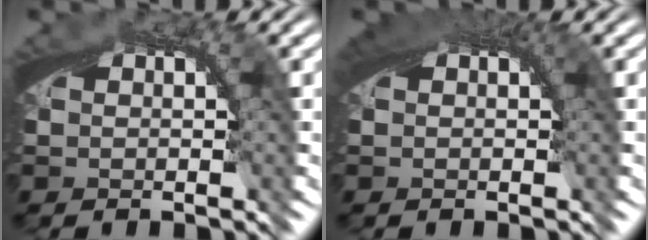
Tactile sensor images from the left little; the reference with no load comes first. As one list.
[{"total": 1.5, "force": [0.5, 0.9, 1.0], "torque": [-0.016, -0.004, 0.007]}]